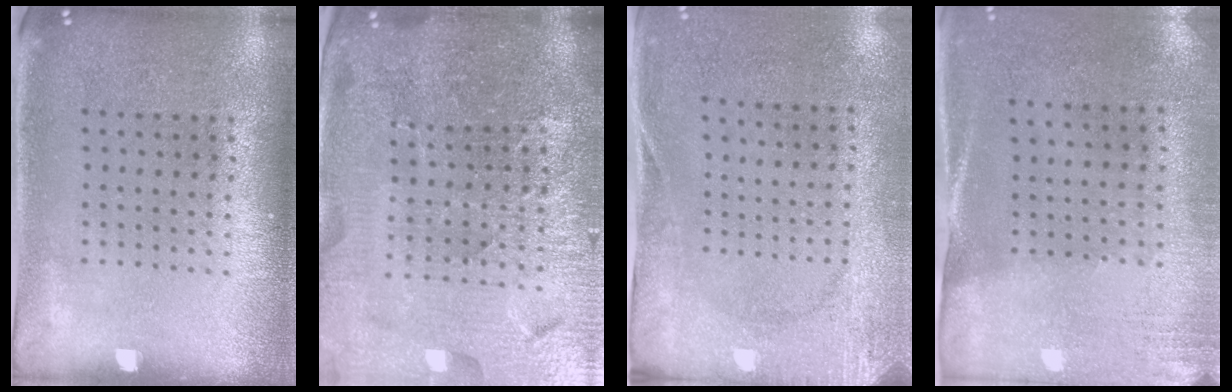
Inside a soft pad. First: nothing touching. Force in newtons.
{"total": 5.6, "press": 5.1, "slide": 2.3}
{"total": 2.8, "press": 2.1, "slide": 1.8}
{"total": 2.6, "press": 2.3, "slide": 1.3}